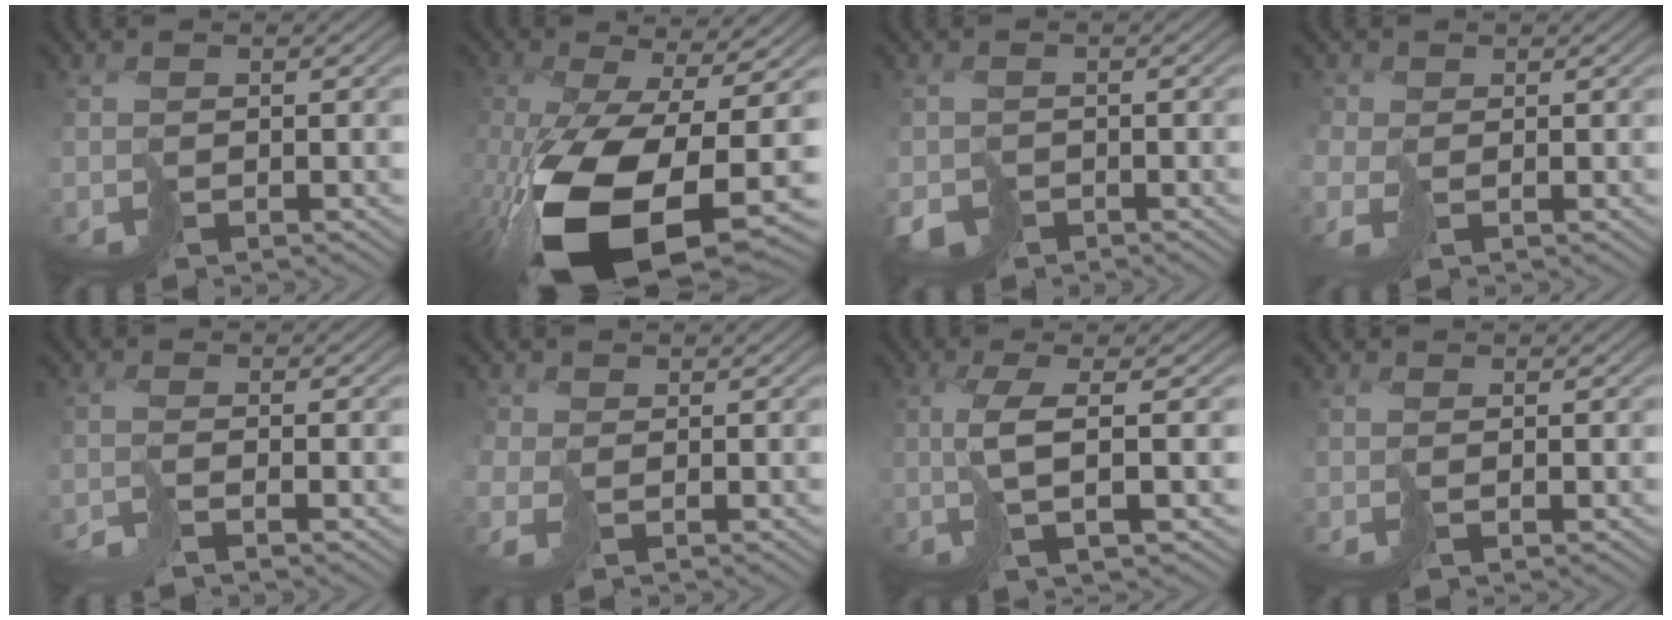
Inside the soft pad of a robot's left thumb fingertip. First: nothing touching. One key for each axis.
{"total": 17.4, "fx": -6.1, "fy": 8.0, "fz": 14.3, "tx": -0.318, "ty": -0.061, "tz": -0.077}
{"total": 2.4, "fx": -1.8, "fy": 1.6, "fz": 0.5, "tx": -0.005, "ty": -0.008, "tz": -0.036}
{"total": 2.9, "fx": -0.8, "fy": 2.1, "fz": 1.8, "tx": -0.061, "ty": -0.007, "tz": -0.021}
{"total": 2.0, "fx": -1.5, "fy": 0.1, "fz": 1.4, "tx": -0.027, "ty": -0.003, "tz": -0.044}
{"total": 2.6, "fx": -0.6, "fy": 1.9, "fz": 1.6, "tx": -0.057, "ty": -0.005, "tz": -0.016}
{"total": 6.3, "fx": 0.1, "fy": 1.4, "fz": 6.1, "tx": -0.114, "ty": 0.011, "tz": -0.004}
{"total": 0.8, "fx": 0.1, "fy": 0.0, "fz": 0.8, "tx": -0.020, "ty": -0.002, "tz": -0.001}